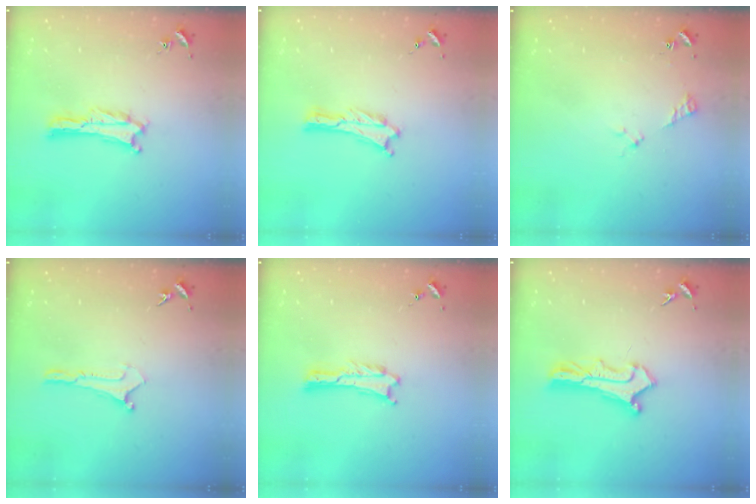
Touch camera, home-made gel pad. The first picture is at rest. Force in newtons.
{"total": 0.0}
{"total": 2.5, "press": 2.5, "slide": 0.3}
{"total": 0.0}
{"total": 0.0}
{"total": 2.9, "press": 2.9, "slide": 0.3}